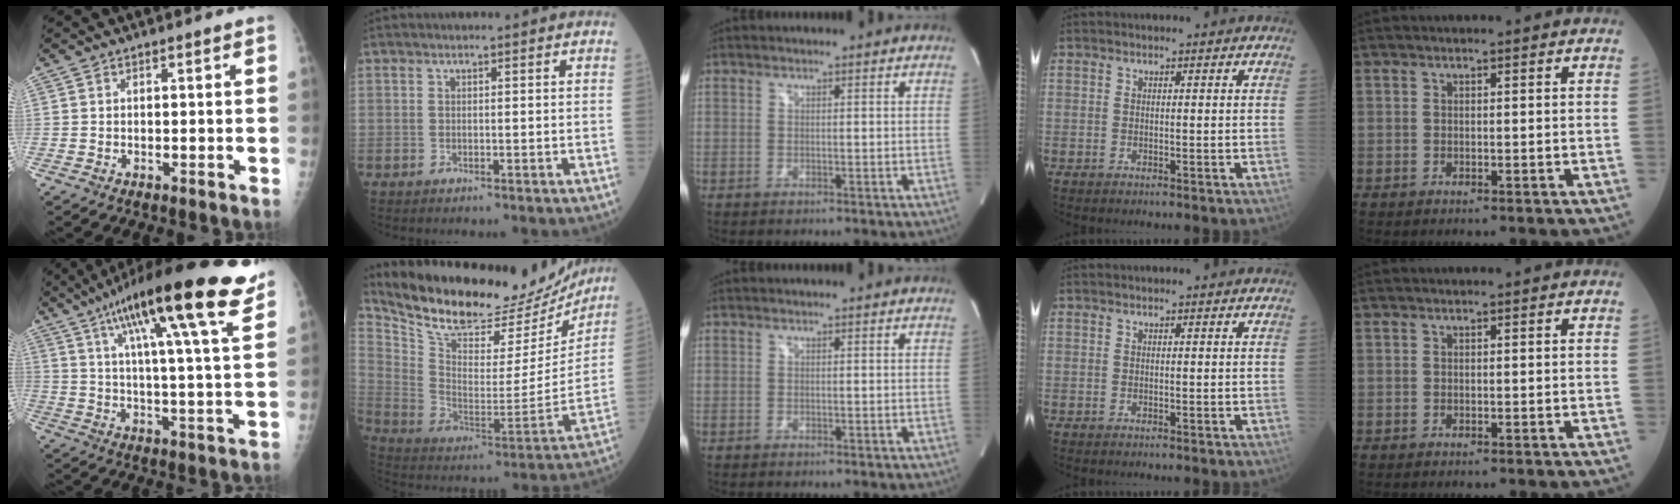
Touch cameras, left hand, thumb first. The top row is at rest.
{"thumb": {"total": 24.0, "force": [14.9, 3.8, 18.4], "torque": [-0.282, -0.036, 0.225]}, "index": {"total": 26.0, "force": [23.4, 7.6, 8.2], "torque": [-0.151, -0.042, 0.337]}}